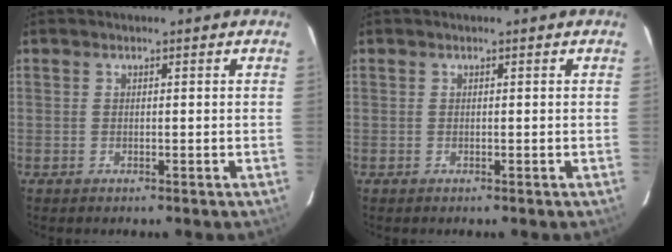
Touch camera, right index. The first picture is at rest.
{"total": 0.0}